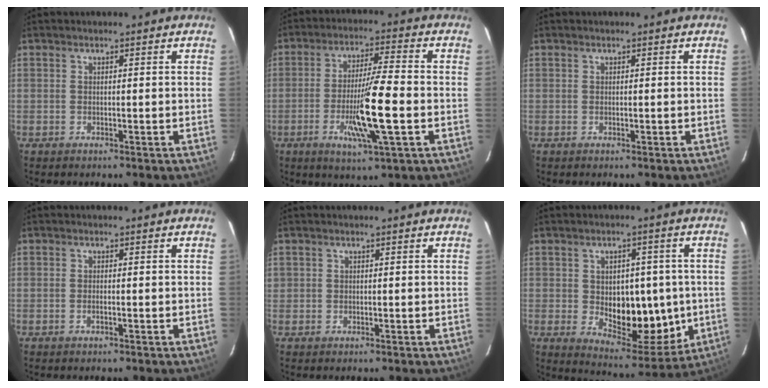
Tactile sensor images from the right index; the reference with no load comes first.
{"total": 12.3, "force": [-3.2, 0.7, 11.8], "torque": [-0.214, -0.010, -0.056]}
{"total": 0.0}
{"total": 0.9, "force": [-0.4, 0.3, 0.7], "torque": [-0.018, 0.000, -0.006]}
{"total": 1.0, "force": [0.1, 1.0, 0.2], "torque": [0.001, 0.011, 0.002]}
{"total": 14.6, "force": [-1.1, 7.9, 12.2], "torque": [-0.174, 0.003, 0.007]}